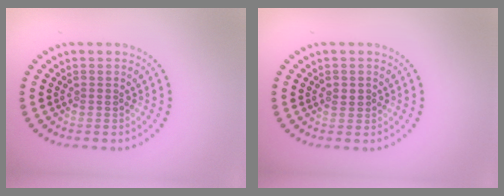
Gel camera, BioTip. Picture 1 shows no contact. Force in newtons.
{"total": 0.9, "press": 0.9, "slide": 0.1}